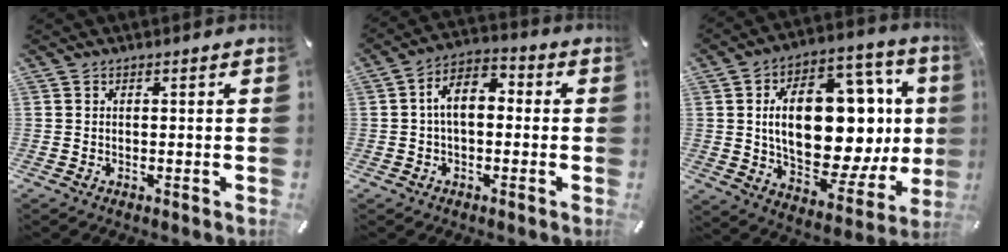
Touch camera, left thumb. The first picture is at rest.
{"total": 7.8, "force": [0.0, 4.7, 6.3], "torque": [-0.114, 0.011, -0.002]}
{"total": 28.4, "force": [3.9, 15.8, 23.2], "torque": [-0.386, -0.034, 0.070]}